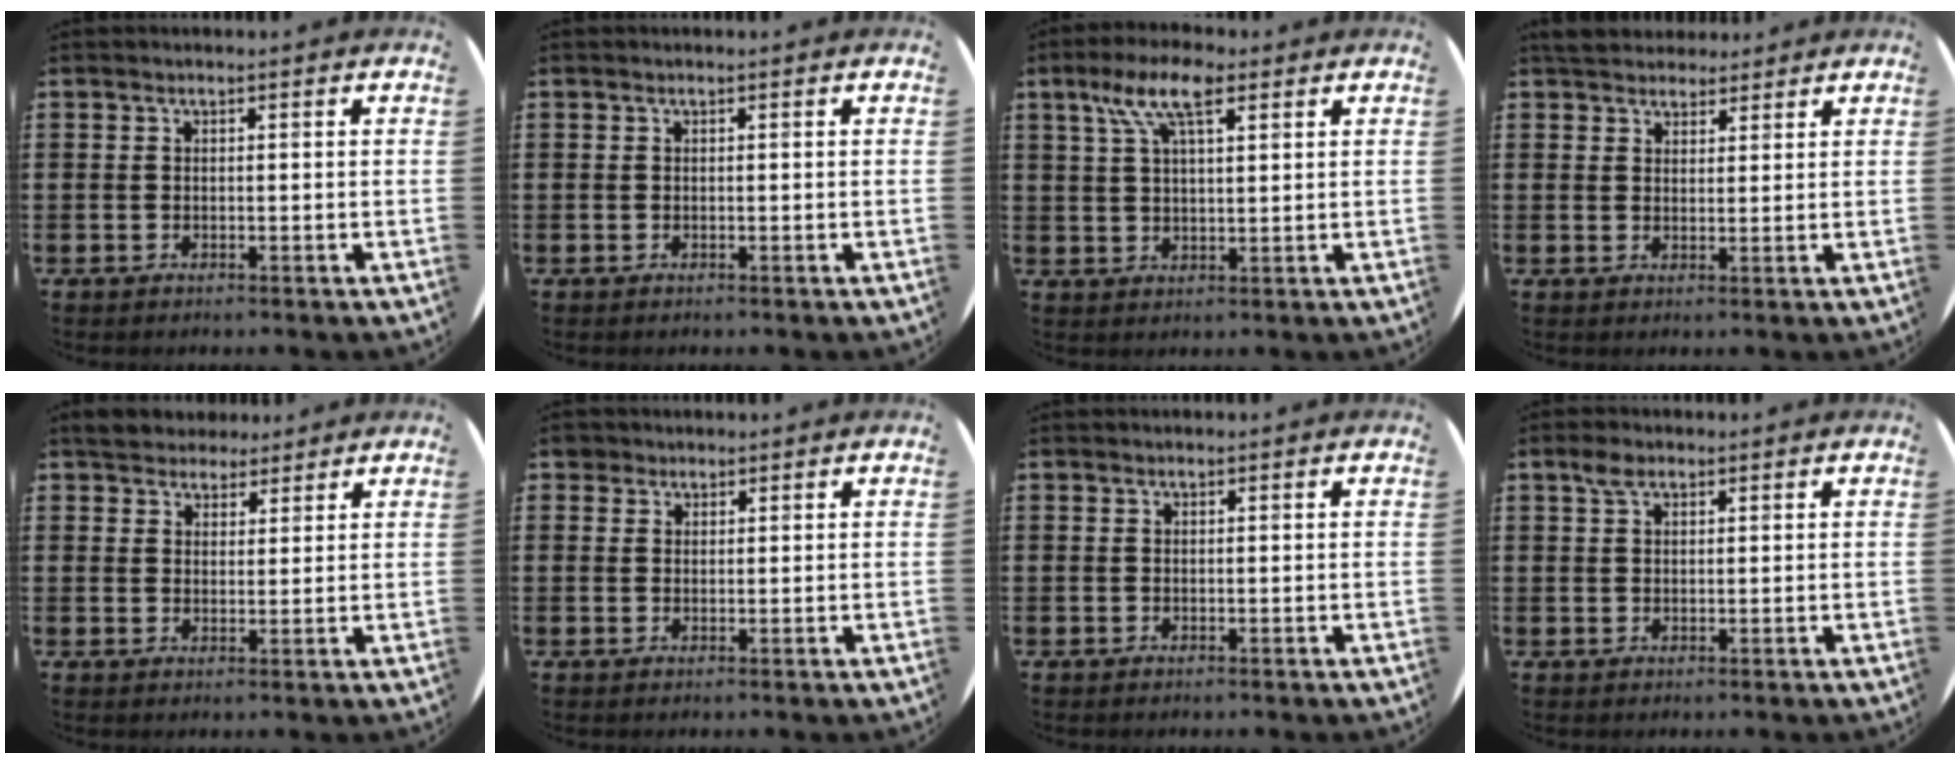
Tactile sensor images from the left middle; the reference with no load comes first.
{"total": 0.0}
{"total": 7.6, "force": [4.3, 2.8, 5.6], "torque": [-0.115, 0.011, 0.073]}
{"total": 3.7, "force": [3.5, 1.2, 0.3], "torque": [-0.007, -0.007, 0.066]}
{"total": 4.0, "force": [3.6, 1.6, 0.4], "torque": [-0.012, -0.005, 0.068]}
{"total": 1.7, "force": [1.4, 0.9, 0.2], "torque": [0.000, 0.001, 0.027]}
{"total": 0.0}
{"total": 2.1, "force": [1.4, 1.1, 1.1], "torque": [-0.017, 0.002, 0.025]}